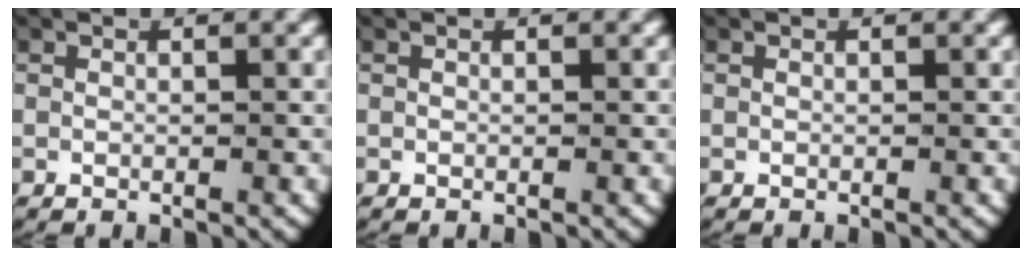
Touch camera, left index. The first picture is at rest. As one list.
[{"total": 0.0}, {"total": 0.0}]